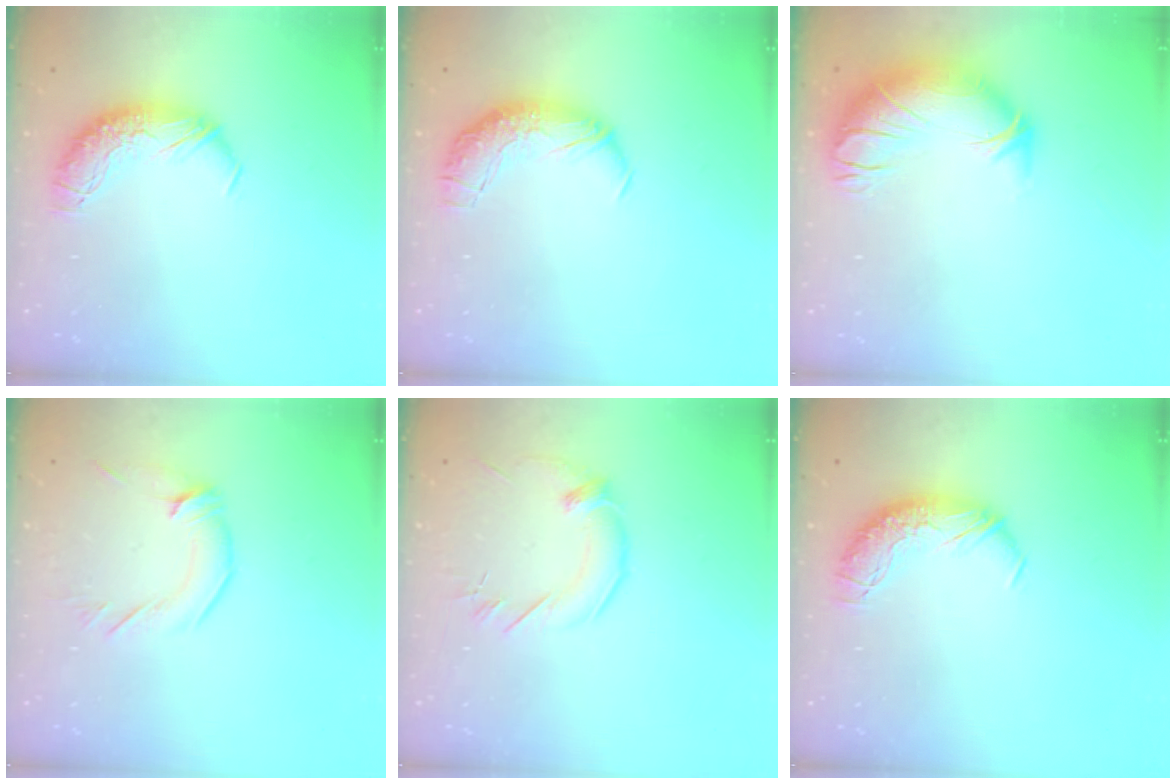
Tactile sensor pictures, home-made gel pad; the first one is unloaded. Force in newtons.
{"total": 2.5, "press": 1.3, "slide": 2.2}
{"total": 3.1, "press": 0.1, "slide": 3.1}
{"total": 0.9, "press": 0.7, "slide": 0.6}
{"total": 1.3, "press": 0.5, "slide": 1.2}
{"total": 0.0}